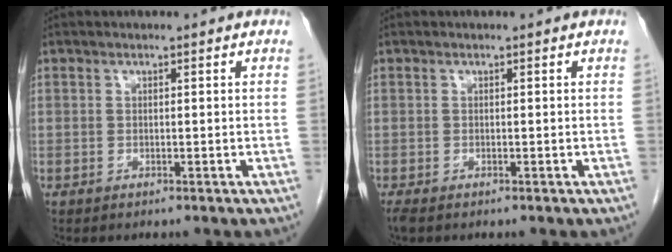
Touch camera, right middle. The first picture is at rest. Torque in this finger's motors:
{"motor_torque": [0.36, -0.17, 0.04, 0.01]}